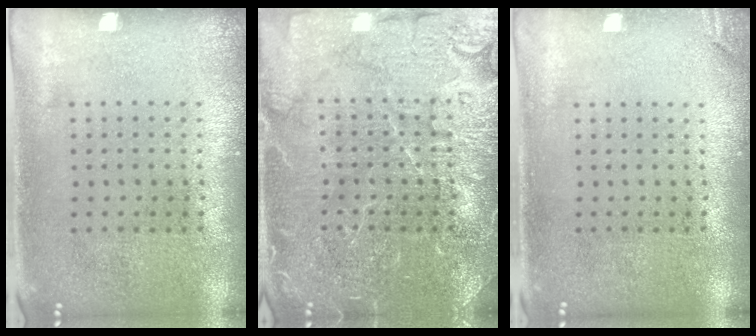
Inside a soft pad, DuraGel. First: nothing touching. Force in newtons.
{"total": 7.1, "press": 7.0, "slide": 1.0}
{"total": 1.1, "press": 1.1, "slide": 0.3}